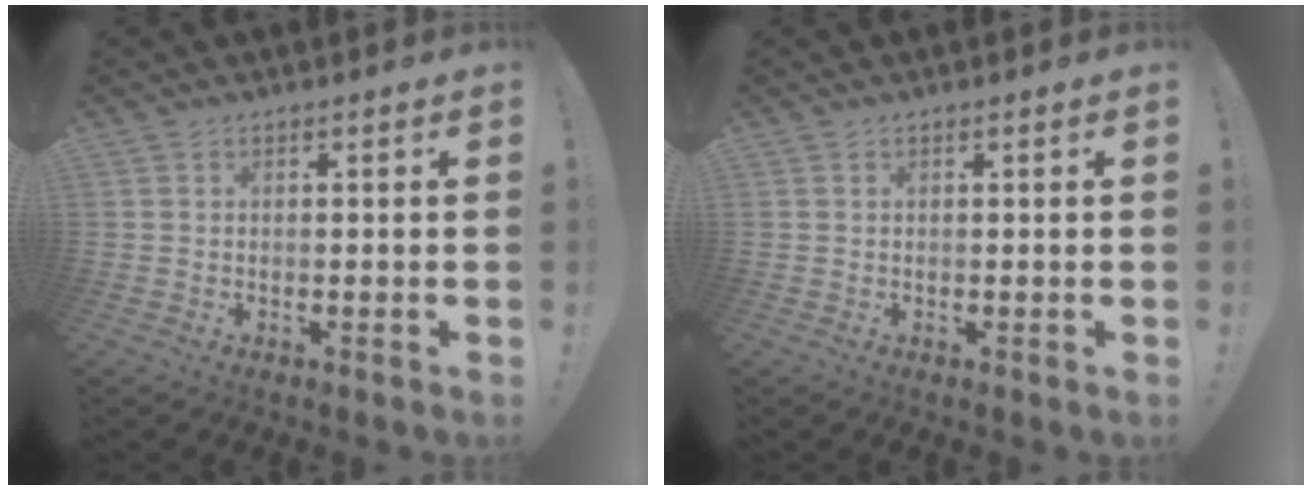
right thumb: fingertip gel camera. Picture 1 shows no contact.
{"total": 0.6, "force": [0.1, -0.4, 0.3], "torque": [-0.001, -0.004, 0.001]}